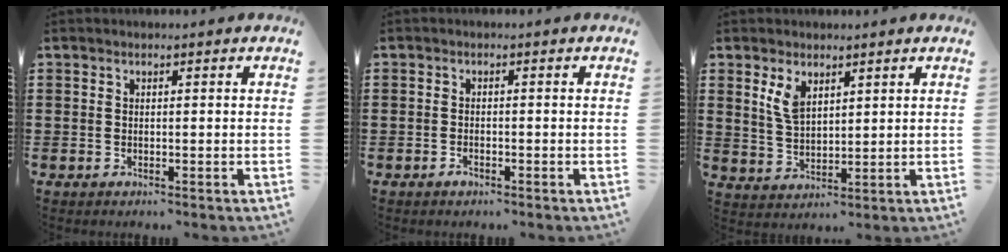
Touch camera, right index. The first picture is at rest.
{"total": 1.0, "force": [-0.8, 0.4, 0.3], "torque": [-0.008, -0.003, -0.015]}
{"total": 4.4, "force": [2.3, 2.3, 2.9], "torque": [-0.073, 0.003, 0.040]}